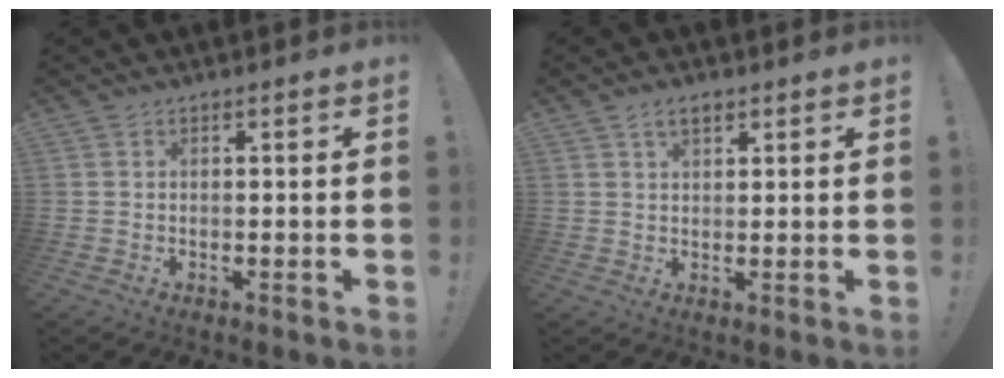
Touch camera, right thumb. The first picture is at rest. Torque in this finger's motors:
{"motor_torque": [-0.37, 0.36, 0.02, 0.12, 0.00]}